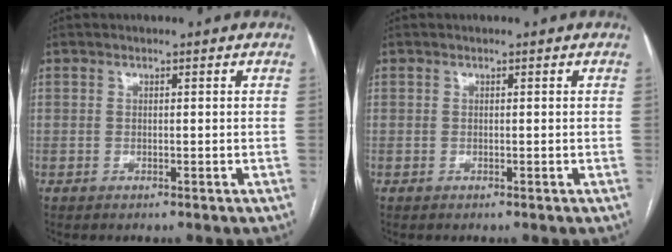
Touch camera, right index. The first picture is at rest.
{"total": 0.0}